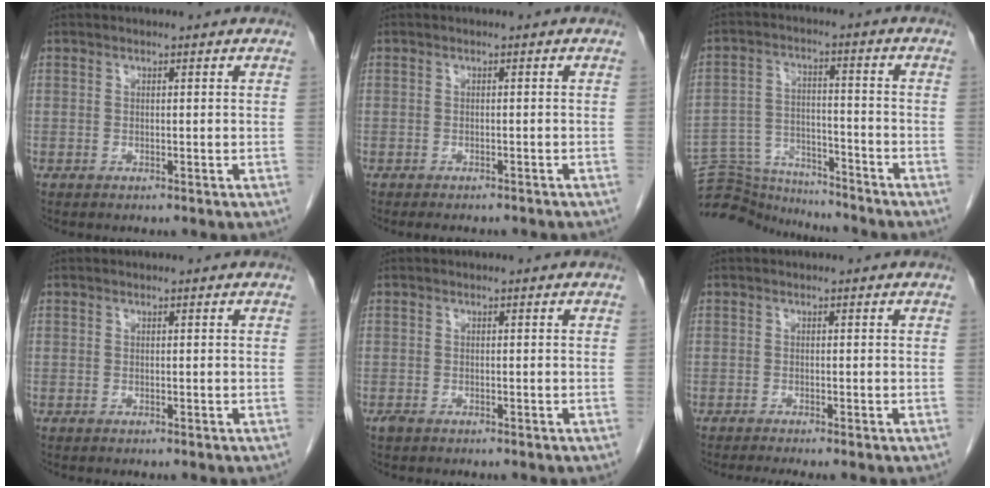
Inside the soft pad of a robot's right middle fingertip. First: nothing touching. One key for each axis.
{"total": 5.6, "fx": -4.9, "fy": 1.4, "fz": 2.3, "tx": -0.023, "ty": -0.006, "tz": -0.055}
{"total": 12.5, "fx": -12.4, "fy": 1.3, "fz": 1.0, "tx": -0.023, "ty": 0.025, "tz": -0.203}
{"total": 0.0}
{"total": 1.0, "fx": -0.7, "fy": 0.5, "fz": 0.5, "tx": -0.017, "ty": -0.002, "tz": -0.009}
{"total": 2.6, "fx": -2.2, "fy": -0.3, "fz": 1.4, "tx": -0.023, "ty": -0.006, "tz": -0.035}